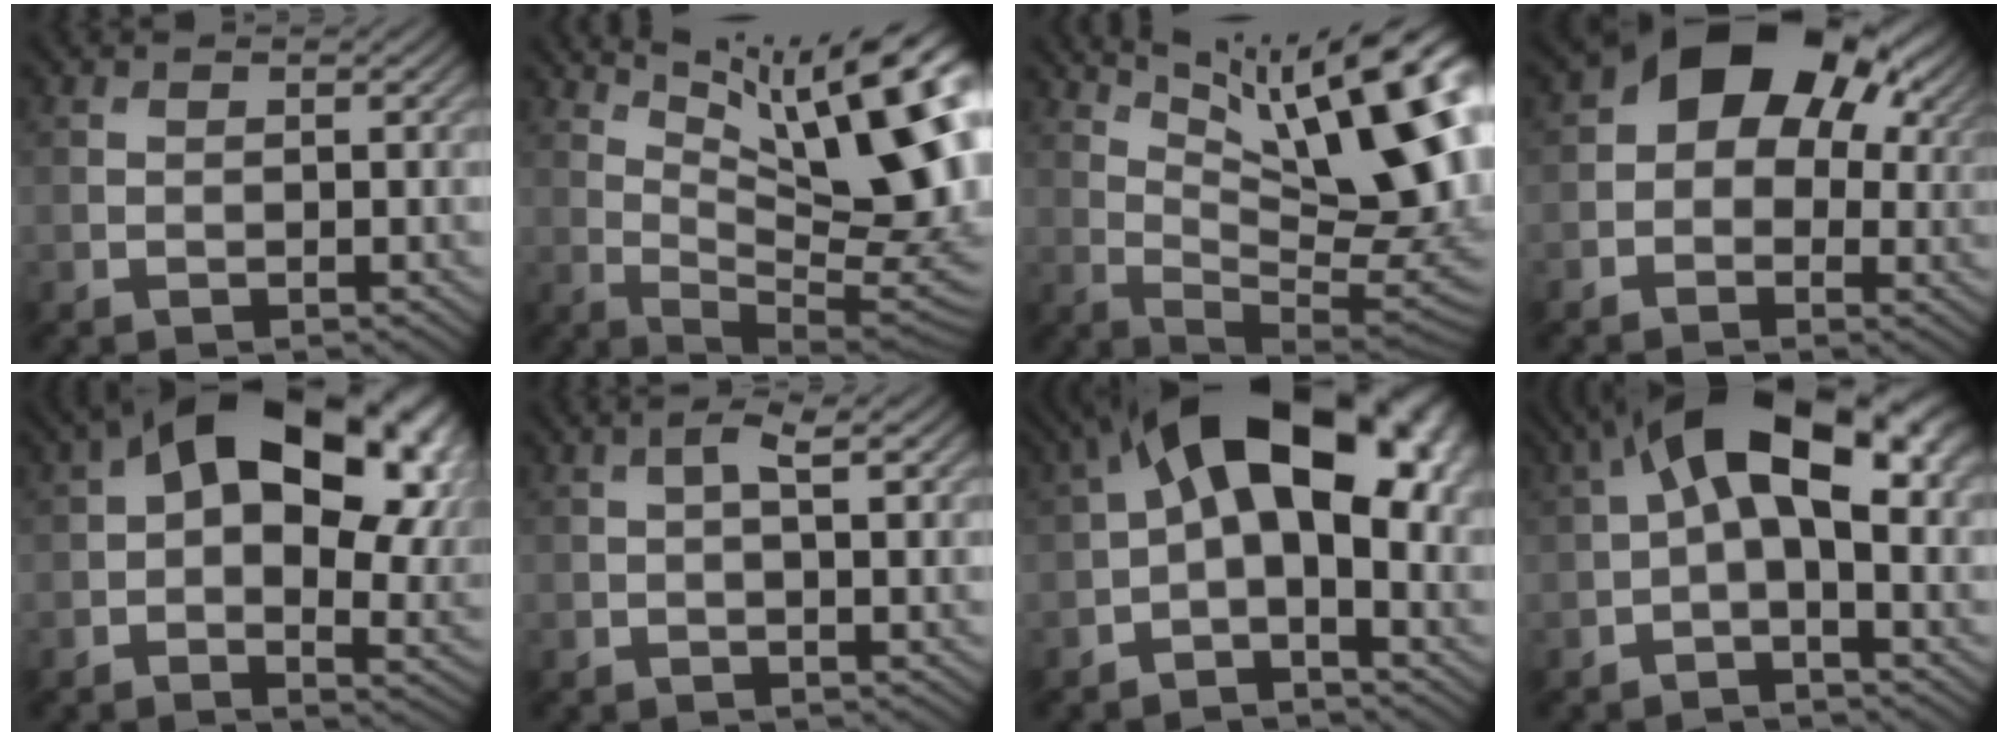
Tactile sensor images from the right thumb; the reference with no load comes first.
{"total": 14.9, "force": [6.1, 4.4, 12.8], "torque": [-0.204, 0.003, 0.110]}
{"total": 16.7, "force": [6.5, 5.4, 14.4], "torque": [-0.214, 0.013, 0.114]}
{"total": 12.7, "force": [3.3, 8.7, 8.6], "torque": [-0.119, 0.007, 0.042]}
{"total": 19.1, "force": [6.1, 11.2, 14.2], "torque": [-0.220, 0.016, 0.102]}
{"total": 2.8, "force": [0.8, 0.5, 2.6], "torque": [-0.050, 0.005, 0.013]}
{"total": 15.1, "force": [2.9, 8.0, 12.5], "torque": [-0.210, 0.013, 0.049]}
{"total": 13.7, "force": [3.2, 6.5, 11.7], "torque": [-0.200, 0.013, 0.052]}